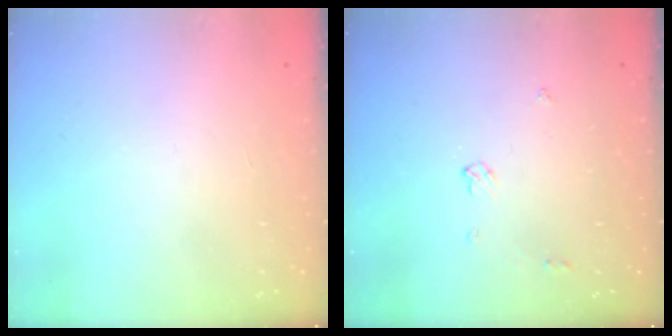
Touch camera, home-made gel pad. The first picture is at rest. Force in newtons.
{"total": 3.9, "press": 3.9, "slide": 0.6}